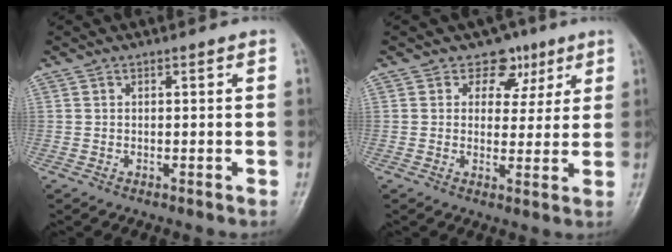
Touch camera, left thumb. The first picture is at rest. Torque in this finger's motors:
{"motor_torque": [-0.13, 0.10, -0.32, -0.25, -0.04]}